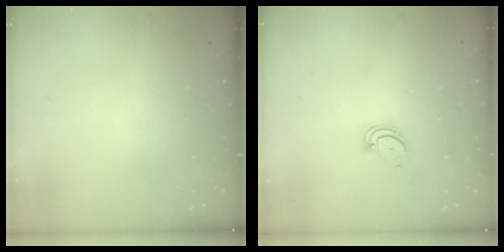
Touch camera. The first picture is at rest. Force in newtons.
{"total": 2.9, "press": 2.9, "slide": 0.2}